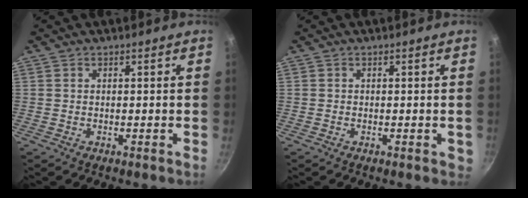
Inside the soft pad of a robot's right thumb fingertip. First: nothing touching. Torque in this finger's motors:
{"motor_torque": [0.41, 0.32, 0.35, 0.36, 0.01]}